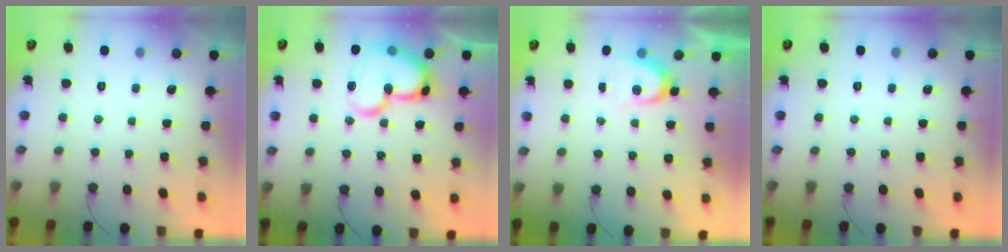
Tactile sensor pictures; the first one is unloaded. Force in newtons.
{"total": 18.9, "press": 18.8, "slide": 2.3}
{"total": 4.1, "press": 4.1, "slide": 0.5}
{"total": 0.0}